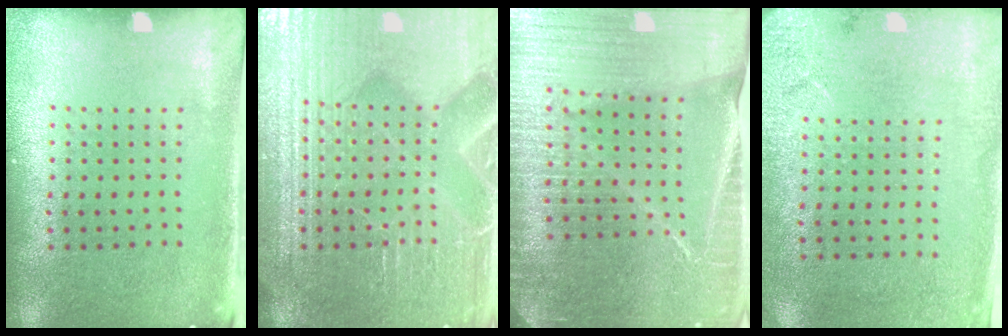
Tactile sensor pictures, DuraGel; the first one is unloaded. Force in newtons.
{"total": 7.5, "press": 7.5, "slide": 1.1}
{"total": 5.5, "press": 4.9, "slide": 2.5}
{"total": 2.7, "press": 2.2, "slide": 1.6}